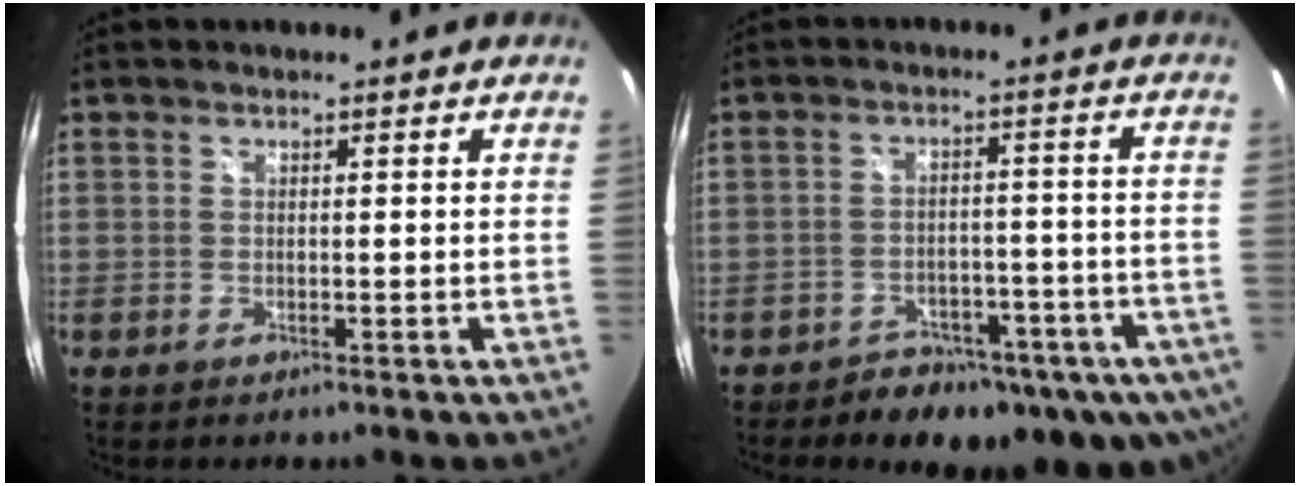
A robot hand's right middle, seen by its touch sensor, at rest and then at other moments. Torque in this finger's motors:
{"motor_torque": [1.07, -1.07, 0.21, 0.06]}